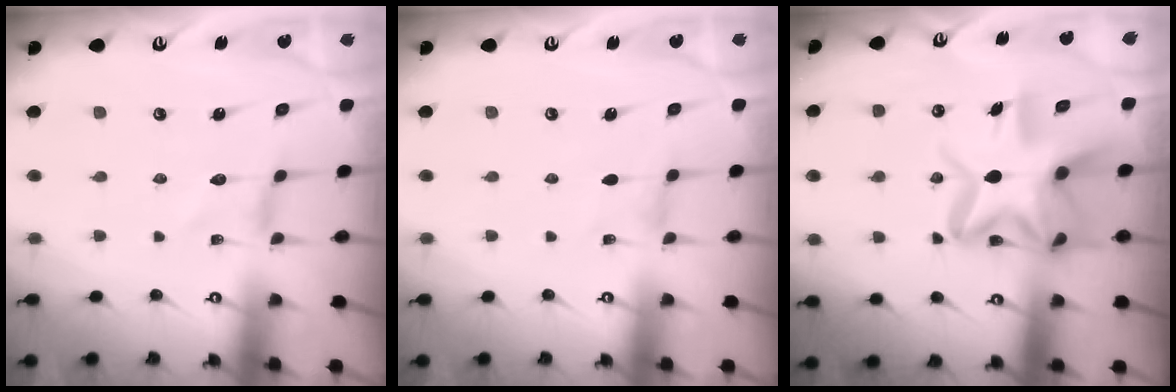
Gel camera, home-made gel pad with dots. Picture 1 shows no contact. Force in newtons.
{"total": 0.0}
{"total": 16.0, "press": 15.8, "slide": 2.2}